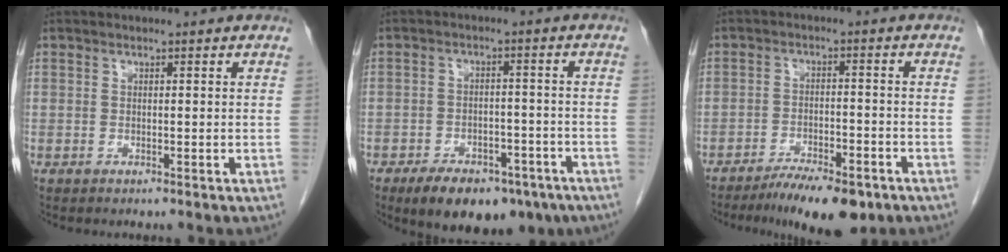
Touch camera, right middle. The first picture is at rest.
{"total": 13.4, "force": [-9.0, 6.7, 7.3], "torque": [-0.102, 0.003, -0.128]}
{"total": 9.6, "force": [-7.0, 2.7, 6.0], "torque": [-0.086, -0.011, -0.107]}